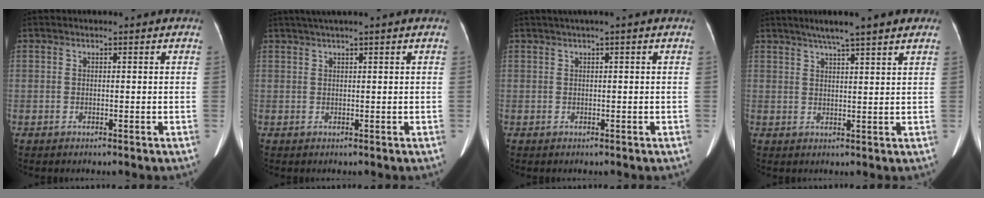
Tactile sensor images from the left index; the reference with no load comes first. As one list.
[{"total": 3.3, "force": [2.5, -0.5, 2.1], "torque": [-0.034, 0.026, 0.047]}, {"total": 1.3, "force": [0.6, -0.4, 1.1], "torque": [-0.026, 0.007, 0.017]}, {"total": 7.8, "force": [6.0, 0.3, 5.0], "torque": [-0.075, 0.028, 0.085]}]